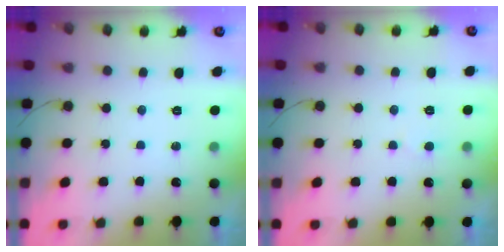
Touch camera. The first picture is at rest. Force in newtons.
{"total": 3.1, "press": 3.1, "slide": 0.3}